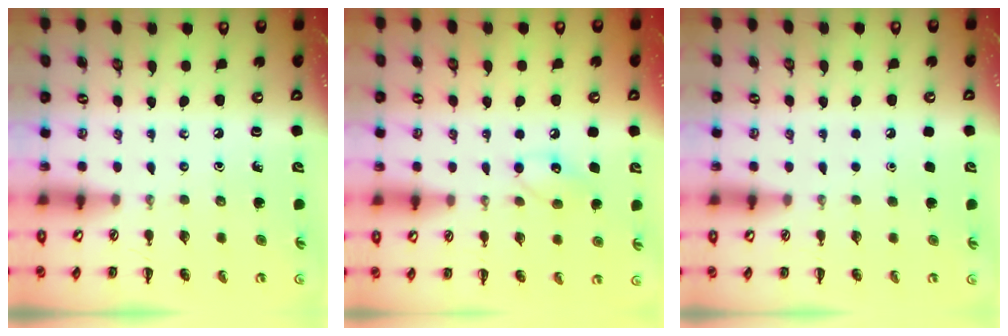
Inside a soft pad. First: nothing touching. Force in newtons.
{"total": 8.2, "press": 8.1, "slide": 1.2}
{"total": 1.7, "press": 1.7, "slide": 0.1}